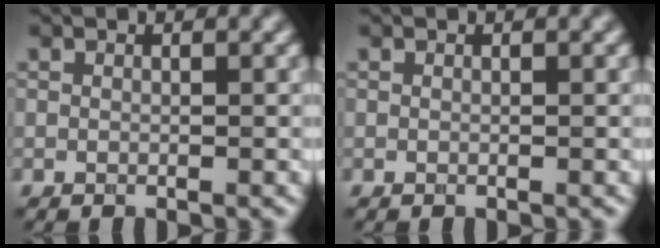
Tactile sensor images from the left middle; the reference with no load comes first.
{"total": 0.0}